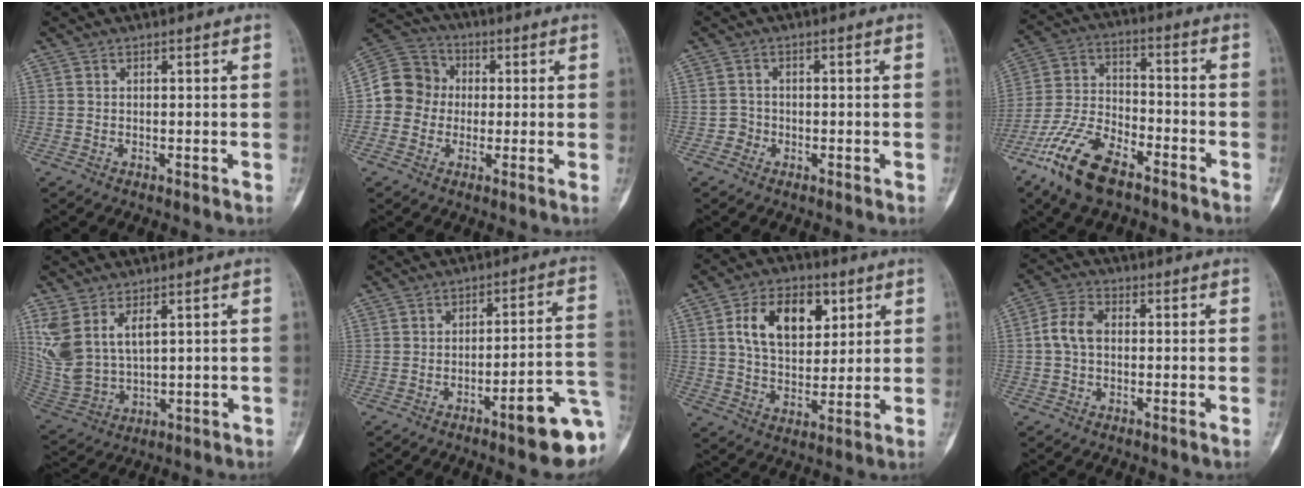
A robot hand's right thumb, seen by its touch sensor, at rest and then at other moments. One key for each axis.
{"total": 9.6, "fx": -0.2, "fy": 8.9, "fz": 3.6, "tx": -0.042, "ty": 0.026, "tz": -0.018}
{"total": 1.7, "fx": -0.8, "fy": 1.5, "fz": -0.1, "tx": 0.018, "ty": 0.011, "tz": -0.021}
{"total": 15.1, "fx": -9.8, "fy": 6.3, "fz": 9.5, "tx": -0.192, "ty": 0.047, "tz": -0.190}
{"total": 10.6, "fx": 4.8, "fy": 5.7, "fz": 7.6, "tx": -0.162, "ty": -0.016, "tz": 0.117}
{"total": 12.7, "fx": -5.6, "fy": 2.6, "fz": 11.1, "tx": -0.120, "ty": 0.037, "tz": -0.070}
{"total": 13.6, "fx": 4.7, "fy": 8.3, "fz": 9.6, "tx": -0.130, "ty": -0.011, "tz": 0.083}
{"total": 5.4, "fx": -0.1, "fy": 3.4, "fz": 4.3, "tx": -0.086, "ty": 0.013, "tz": -0.012}